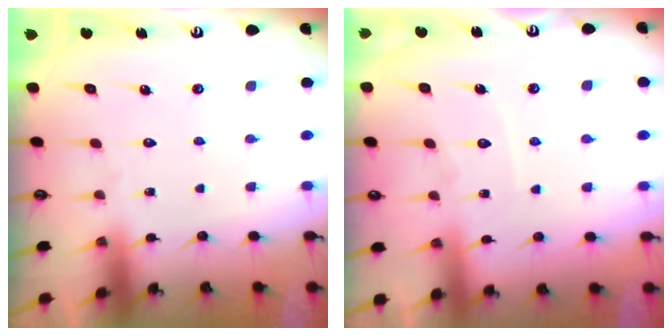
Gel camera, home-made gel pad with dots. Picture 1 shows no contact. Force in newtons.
{"total": 5.6, "press": 5.6, "slide": 0.6}